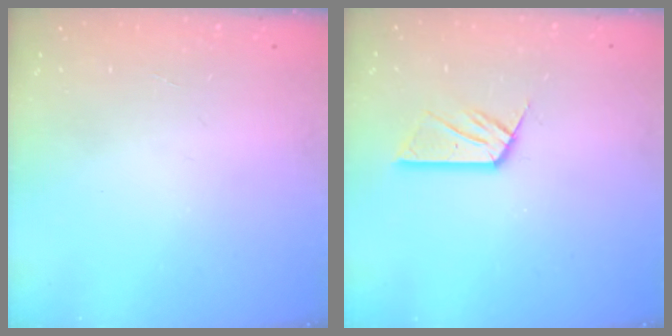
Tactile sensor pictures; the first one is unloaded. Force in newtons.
{"total": 8.1, "press": 8.0, "slide": 0.6}